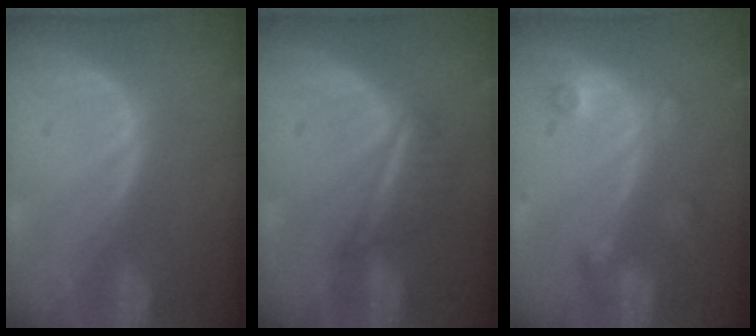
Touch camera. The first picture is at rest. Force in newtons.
{"total": 5.7, "press": 5.1, "slide": 2.5}
{"total": 3.5, "press": 3.1, "slide": 1.5}